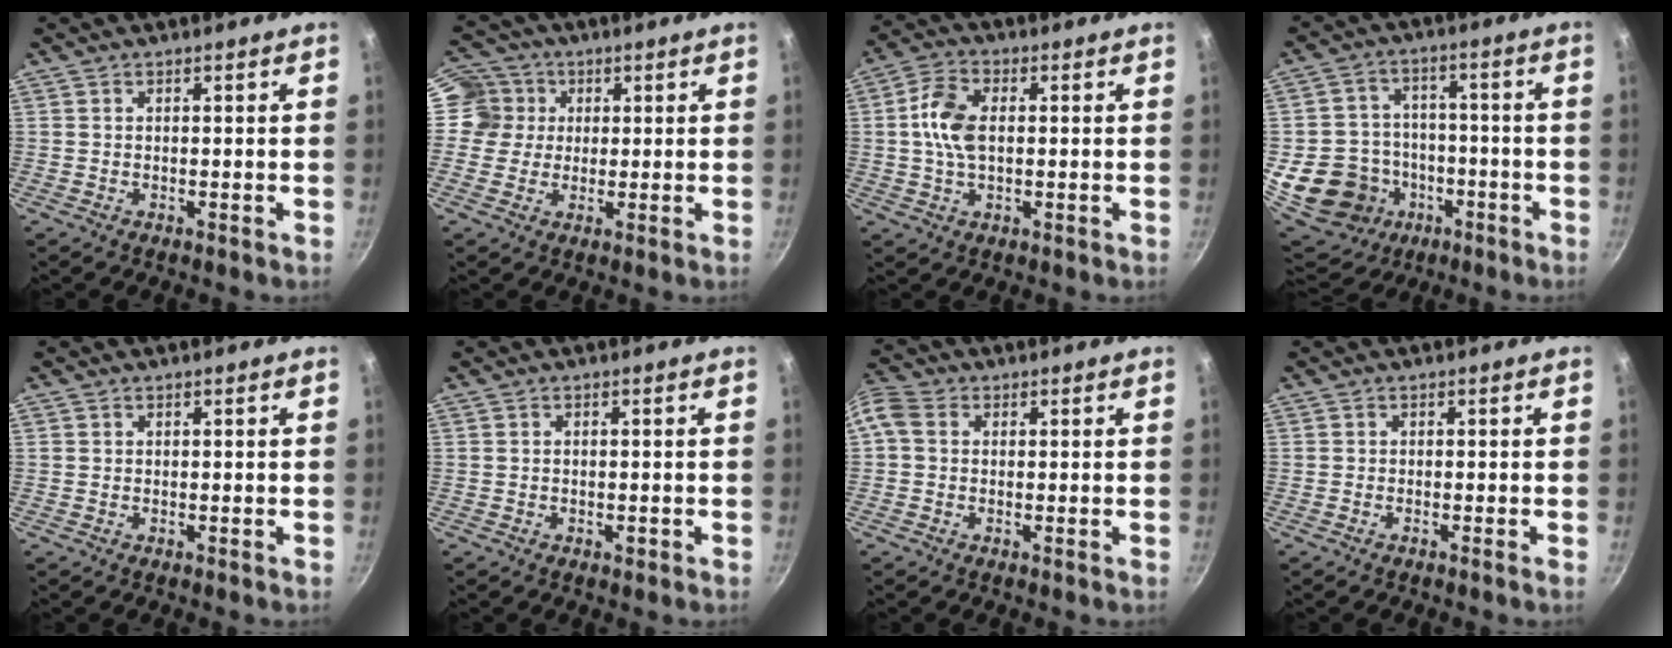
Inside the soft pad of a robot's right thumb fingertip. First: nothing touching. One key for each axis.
{"total": 6.7, "fx": 1.1, "fy": 6.4, "fz": 1.2, "tx": 0.017, "ty": 0.010, "tz": 0.001}
{"total": 7.9, "fx": 0.6, "fy": 4.6, "fz": 6.4, "tx": -0.121, "ty": 0.016, "tz": 0.005}
{"total": 16.1, "fx": -4.5, "fy": 14.4, "fz": 5.7, "tx": -0.083, "ty": 0.043, "tz": -0.056}
{"total": 0.0}
{"total": 1.0, "fx": -0.4, "fy": 0.5, "fz": 0.7, "tx": -0.011, "ty": 0.003, "tz": -0.006}
{"total": 6.2, "fx": 0.6, "fy": 5.0, "fz": 3.7, "tx": -0.091, "ty": 0.022, "tz": -0.004}
{"total": 0.5, "fx": -0.4, "fy": -0.2, "fz": 0.4, "tx": -0.018, "ty": 0.004, "tz": -0.010}